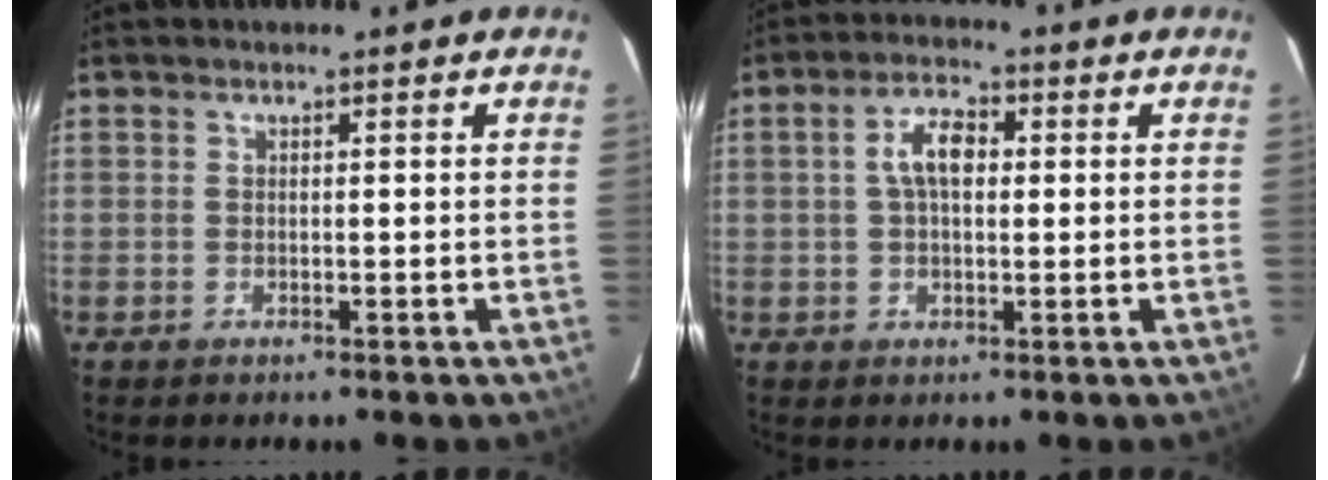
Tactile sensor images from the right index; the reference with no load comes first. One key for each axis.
{"total": 5.8, "fx": 0.9, "fy": 2.9, "fz": 4.9, "tx": -0.089, "ty": 0.015, "tz": 0.017}